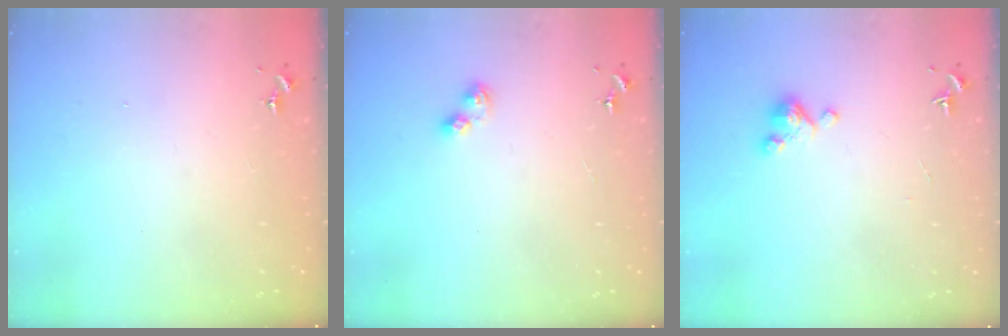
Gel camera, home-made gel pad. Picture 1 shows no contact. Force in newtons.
{"total": 6.2, "press": 6.2, "slide": 0.7}
{"total": 4.7, "press": 4.6, "slide": 0.3}